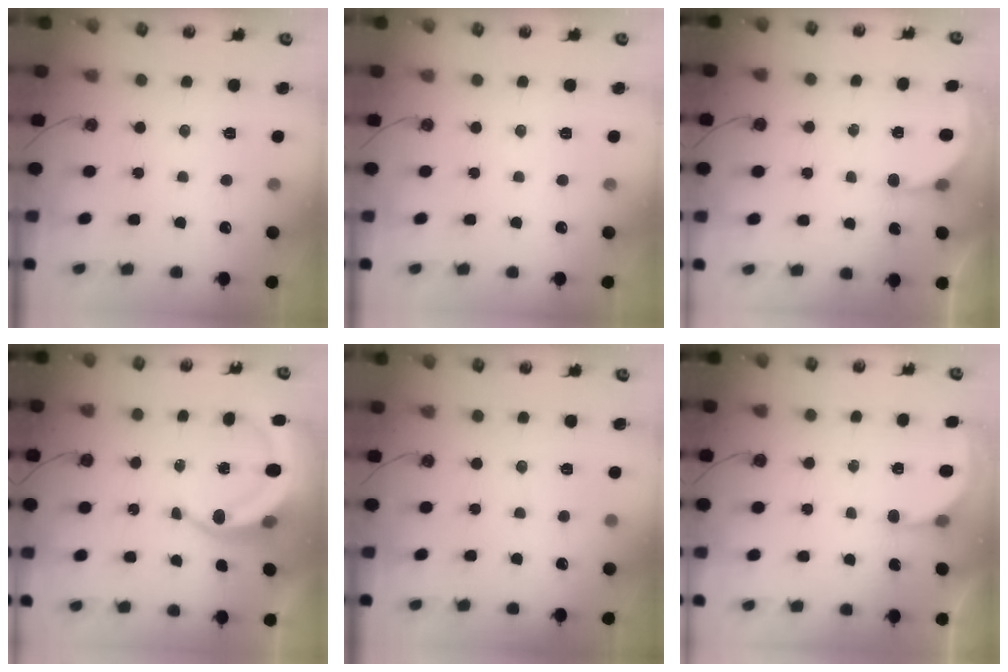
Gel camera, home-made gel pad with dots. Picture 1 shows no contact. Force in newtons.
{"total": 0.0}
{"total": 2.4, "press": 2.4, "slide": 0.5}
{"total": 9.5, "press": 9.5, "slide": 1.1}
{"total": 3.0, "press": 3.0, "slide": 0.2}
{"total": 2.4, "press": 2.4, "slide": 0.5}